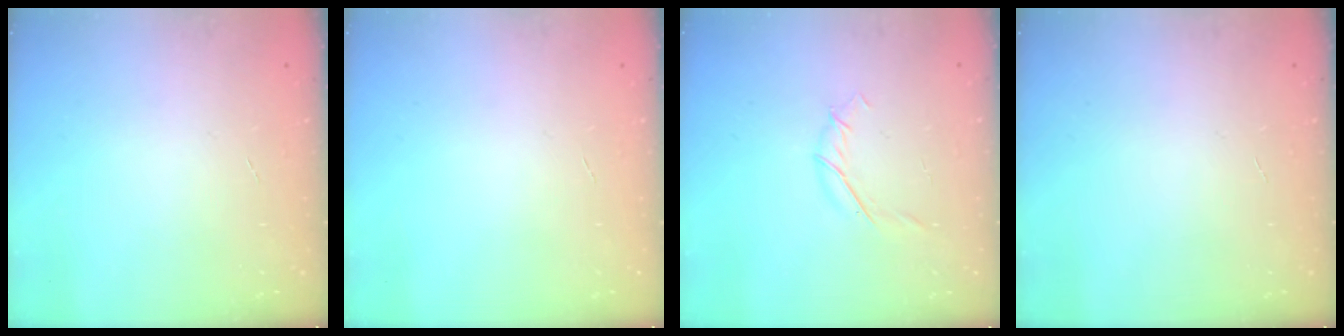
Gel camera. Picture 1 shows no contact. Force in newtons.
{"total": 0.0}
{"total": 5.6, "press": 5.3, "slide": 1.6}
{"total": 0.0}